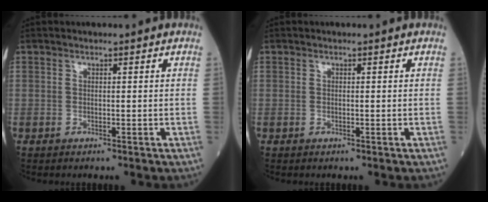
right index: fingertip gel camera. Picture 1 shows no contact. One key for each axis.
{"total": 0.0}